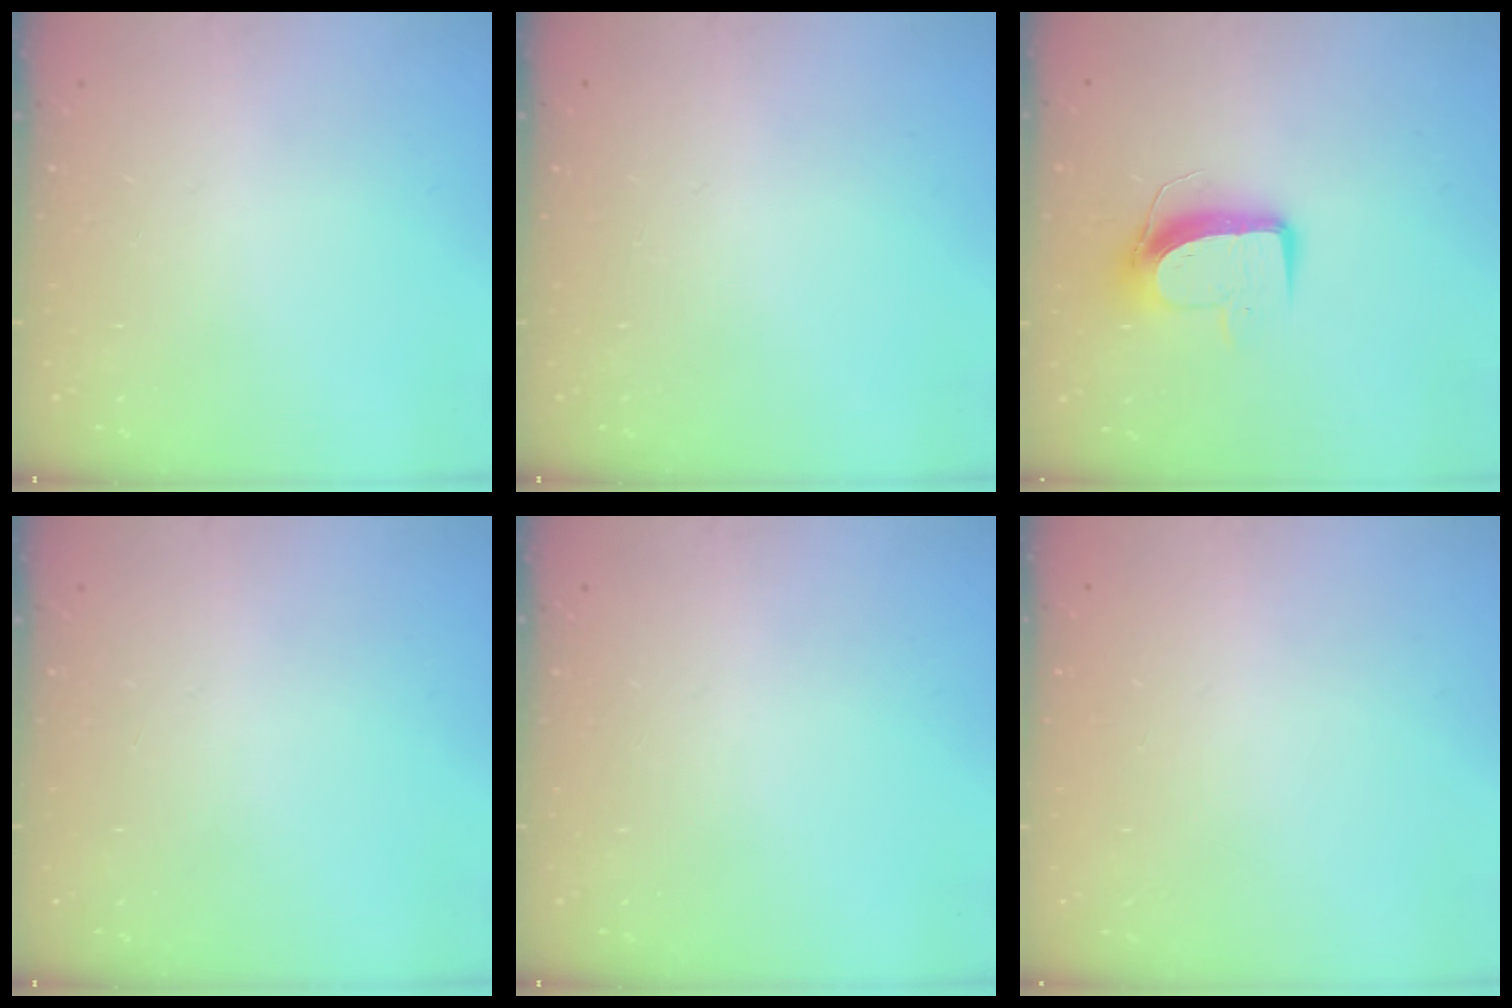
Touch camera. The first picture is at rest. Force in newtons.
{"total": 0.0}
{"total": 8.9, "press": 8.9, "slide": 0.7}
{"total": 0.0}
{"total": 0.0}
{"total": 0.0}